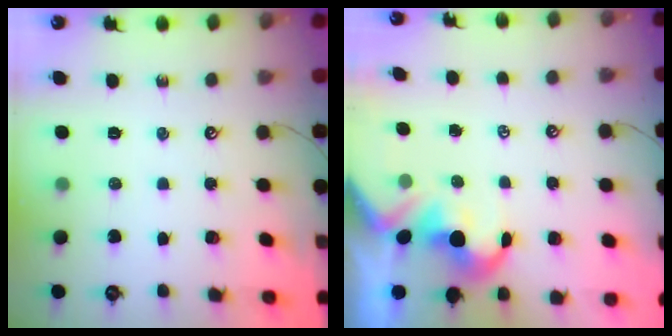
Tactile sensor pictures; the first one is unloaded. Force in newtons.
{"total": 1.8, "press": 1.5, "slide": 1.0}